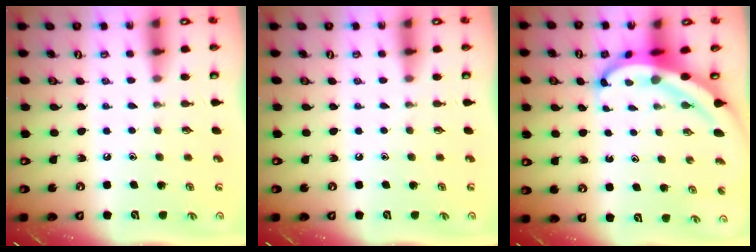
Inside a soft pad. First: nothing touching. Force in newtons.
{"total": 0.0}
{"total": 6.8, "press": 6.8, "slide": 0.7}